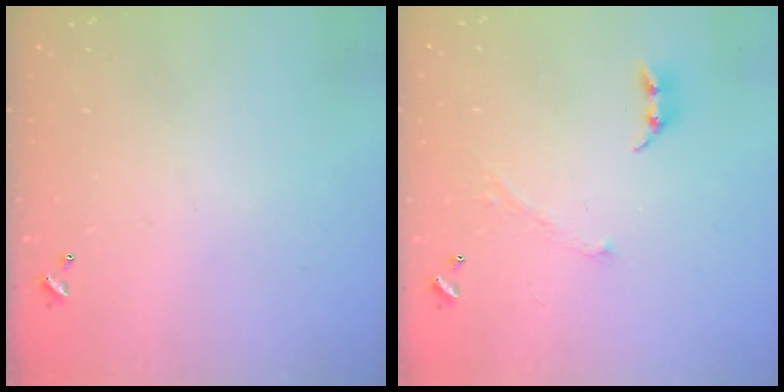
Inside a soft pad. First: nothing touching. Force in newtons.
{"total": 2.9, "press": 2.9, "slide": 0.4}